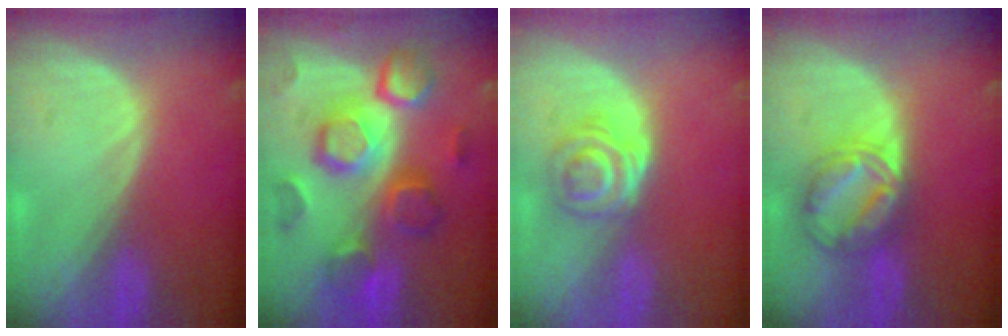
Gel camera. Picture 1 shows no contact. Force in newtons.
{"total": 12.0, "press": 12.0, "slide": 1.2}
{"total": 6.4, "press": 5.3, "slide": 3.6}
{"total": 6.9, "press": 6.9, "slide": 0.4}